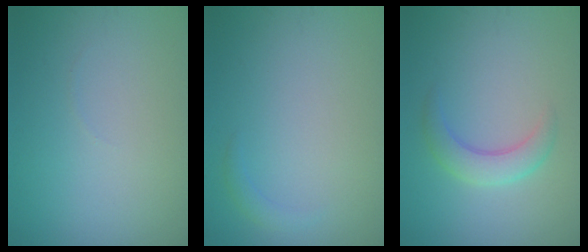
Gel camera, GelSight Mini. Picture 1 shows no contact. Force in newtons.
{"total": 0.9, "press": 0.9, "slide": 0.0}
{"total": 2.7, "press": 2.7, "slide": 0.2}